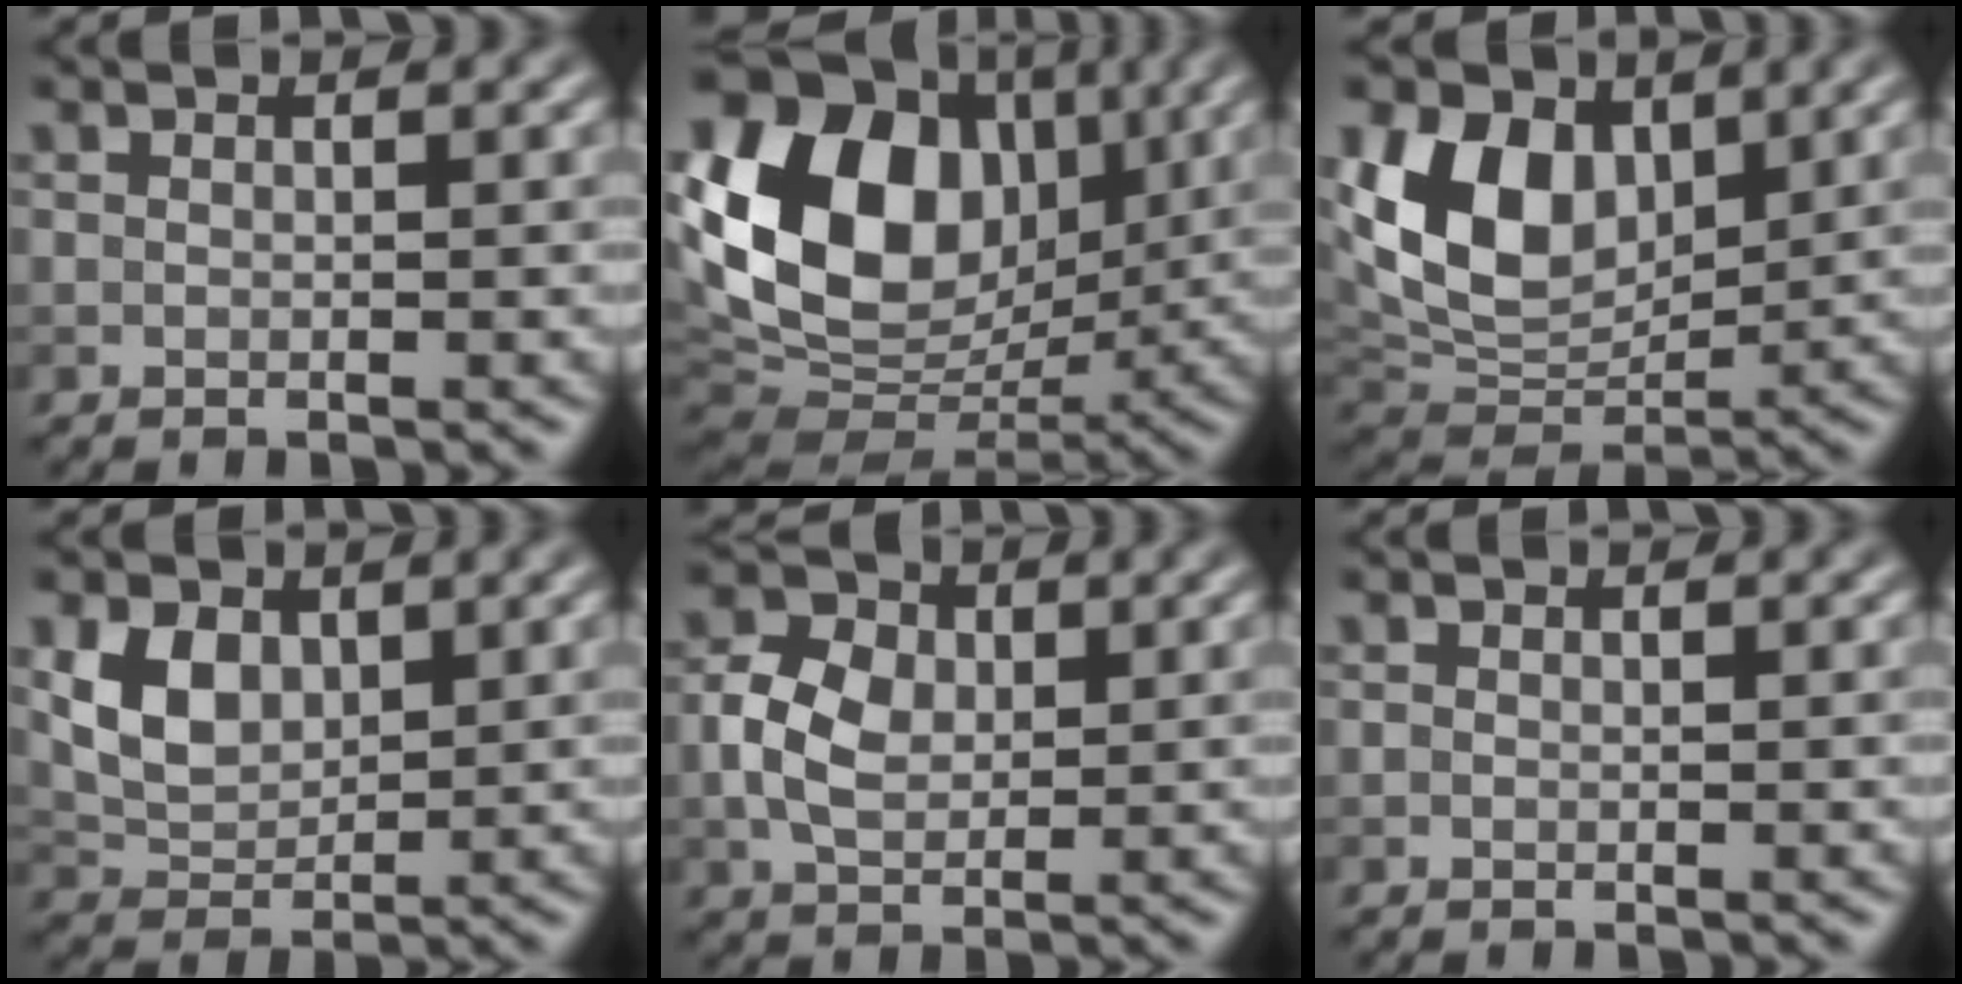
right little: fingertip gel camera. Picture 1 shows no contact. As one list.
[{"total": 15.4, "force": [3.6, 11.4, 9.7], "torque": [-0.188, 0.019, 0.060]}, {"total": 8.6, "force": [2.8, 5.9, 5.6], "torque": [-0.114, -0.010, 0.048]}, {"total": 3.9, "force": [1.4, 2.8, 2.4], "torque": [-0.054, -0.002, 0.028]}, {"total": 4.4, "force": [0.1, 3.2, 3.0], "torque": [-0.065, 0.005, 0.000]}, {"total": 0.0}]